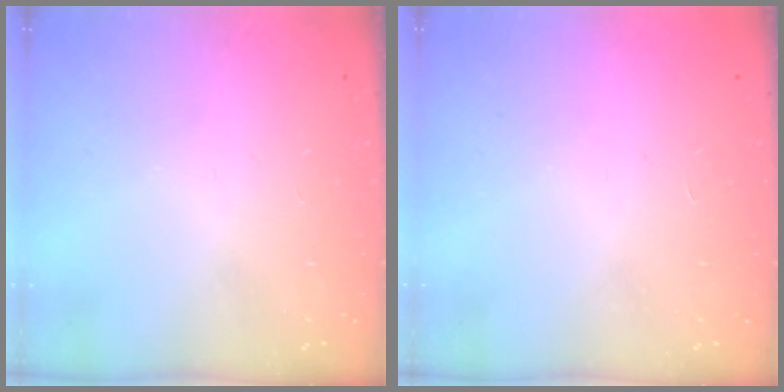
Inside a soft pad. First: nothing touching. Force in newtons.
{"total": 1.7, "press": 1.7, "slide": 0.1}